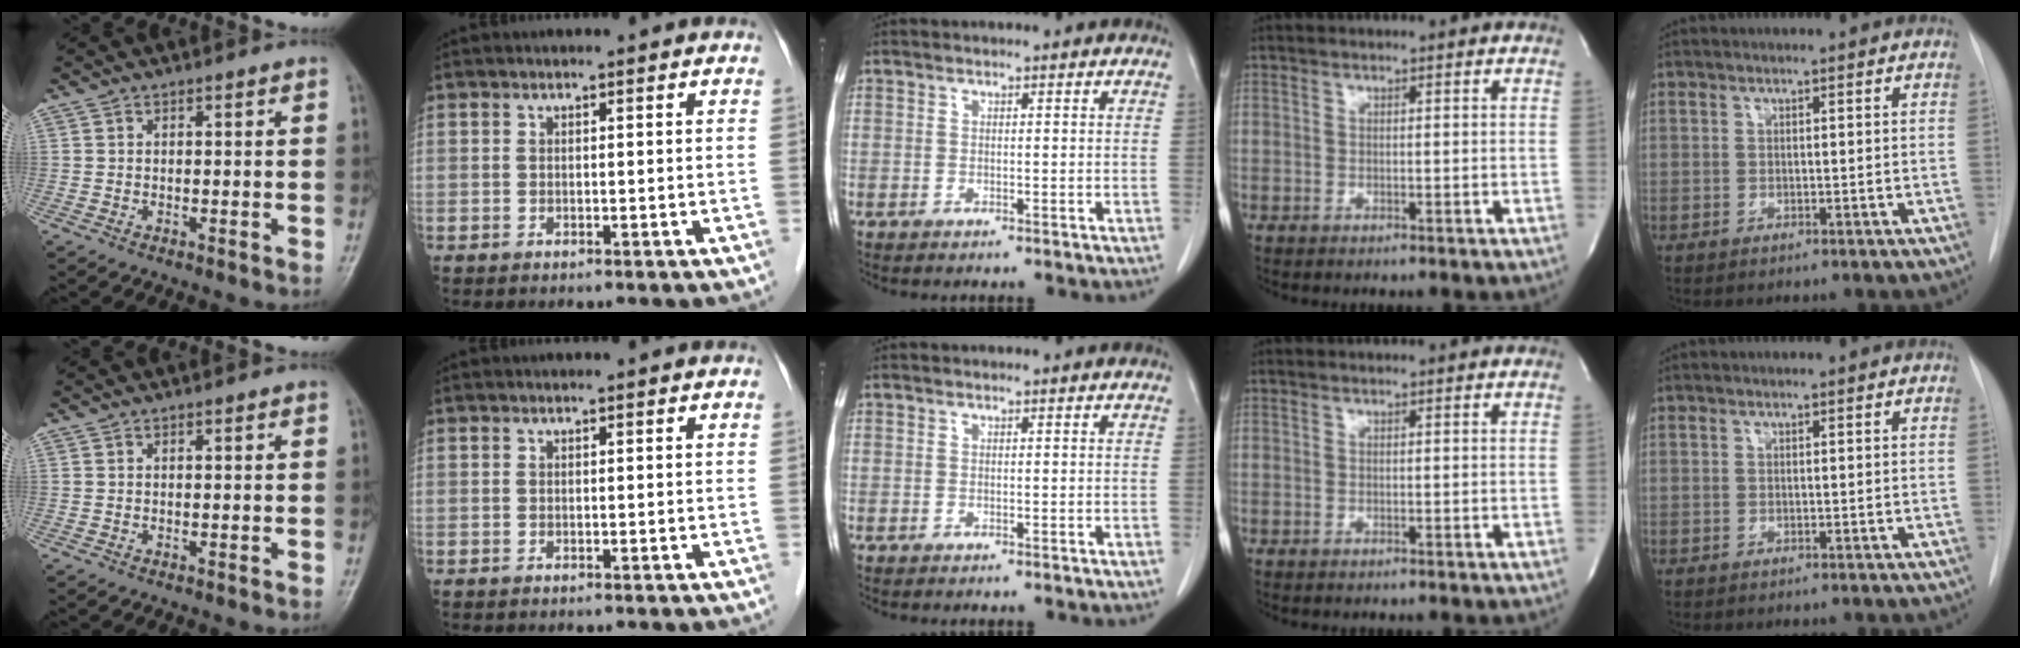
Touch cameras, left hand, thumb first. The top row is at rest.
{}